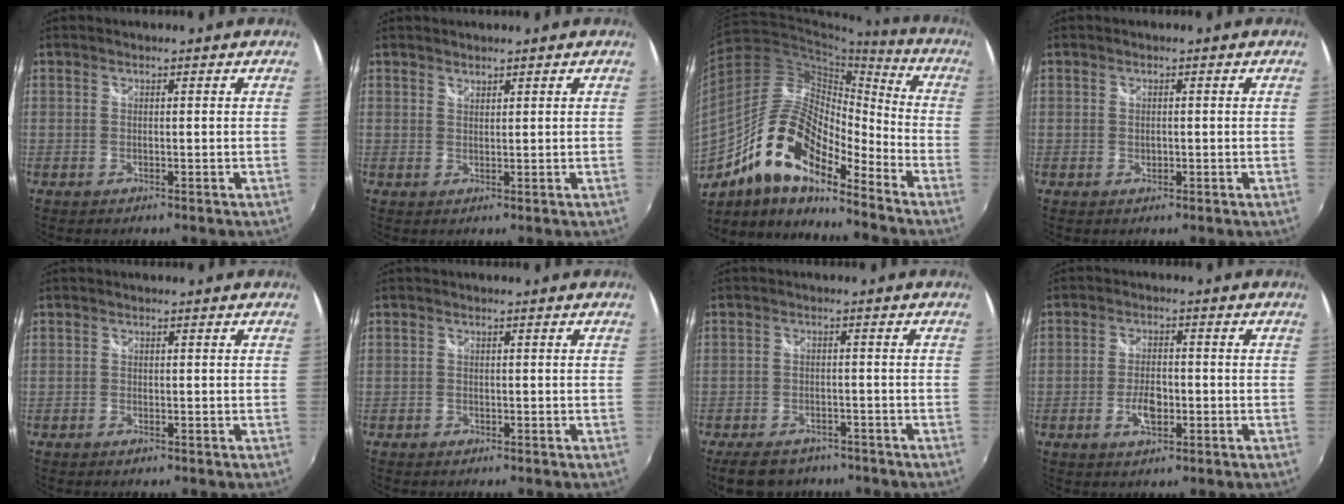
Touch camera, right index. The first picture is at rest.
{"total": 1.0, "force": [1.0, 0.3, 0.1], "torque": [0.000, 0.001, 0.018]}
{"total": 17.8, "force": [-11.5, 6.0, 12.1], "torque": [-0.222, 0.000, -0.232]}
{"total": 0.9, "force": [-0.1, 0.8, 0.5], "torque": [-0.007, -0.001, -0.002]}
{"total": 0.5, "force": [-0.5, -0.2, 0.2], "torque": [0.000, -0.002, -0.013]}
{"total": 0.6, "force": [-0.6, 0.1, 0.0], "torque": [0.001, 0.001, -0.013]}
{"total": 9.3, "force": [-7.1, 5.0, 3.4], "torque": [-0.087, 0.001, -0.105]}
{"total": 5.3, "force": [-1.8, 2.6, 4.2], "torque": [-0.086, -0.001, -0.029]}